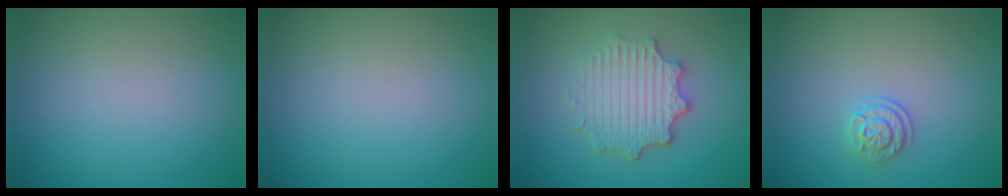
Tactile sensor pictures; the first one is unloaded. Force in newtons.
{"total": 0.0}
{"total": 4.8, "press": 3.7, "slide": 3.0}
{"total": 1.9, "press": 1.6, "slide": 1.1}